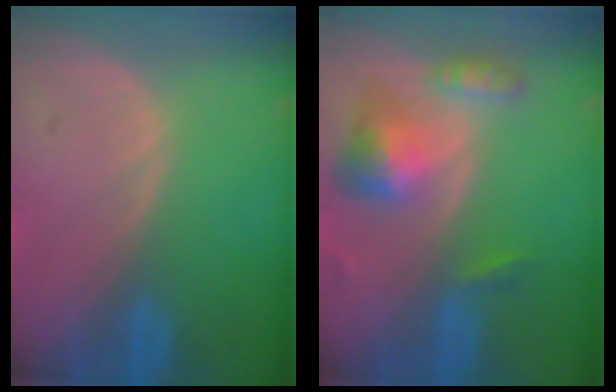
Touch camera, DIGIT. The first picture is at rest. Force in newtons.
{"total": 6.5, "press": 5.9, "slide": 2.5}